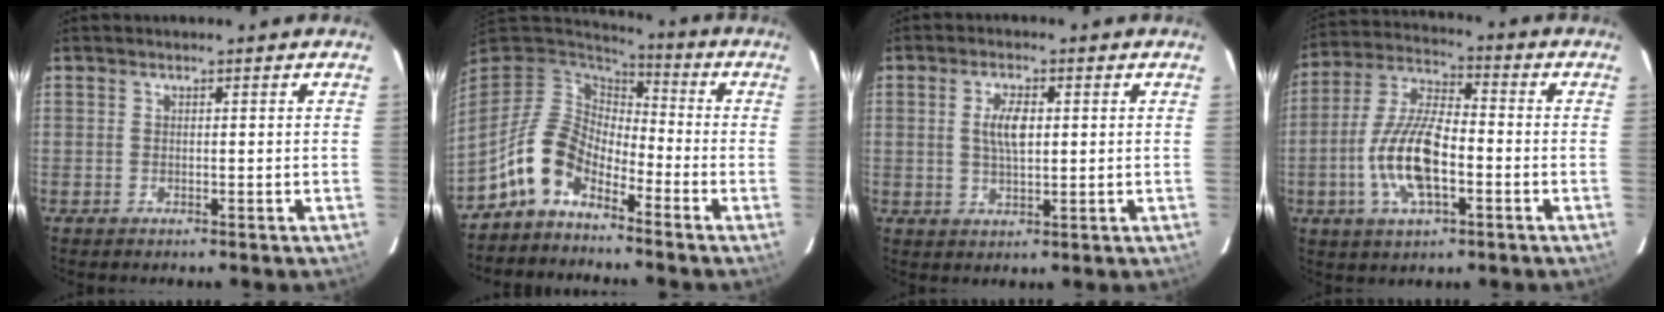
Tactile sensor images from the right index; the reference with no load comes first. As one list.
[{"total": 10.2, "force": [-6.2, 5.7, 5.8], "torque": [-0.117, 0.016, -0.127]}, {"total": 5.0, "force": [0.8, 2.0, 4.4], "torque": [-0.082, 0.004, 0.017]}, {"total": 13.7, "force": [-3.8, 5.3, 12.0], "torque": [-0.253, 0.001, -0.073]}]